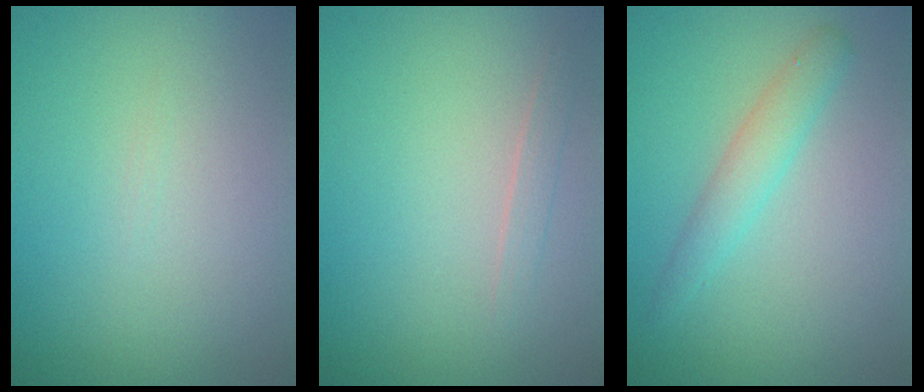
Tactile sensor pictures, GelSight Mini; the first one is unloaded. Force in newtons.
{"total": 0.8, "press": 0.8, "slide": 0.1}
{"total": 1.3, "press": 1.3, "slide": 0.2}